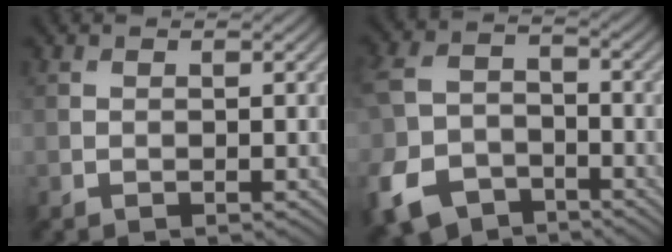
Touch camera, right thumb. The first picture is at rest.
{"total": 10.5, "force": [-6.0, 7.0, 5.0], "torque": [-0.145, -0.036, -0.122]}